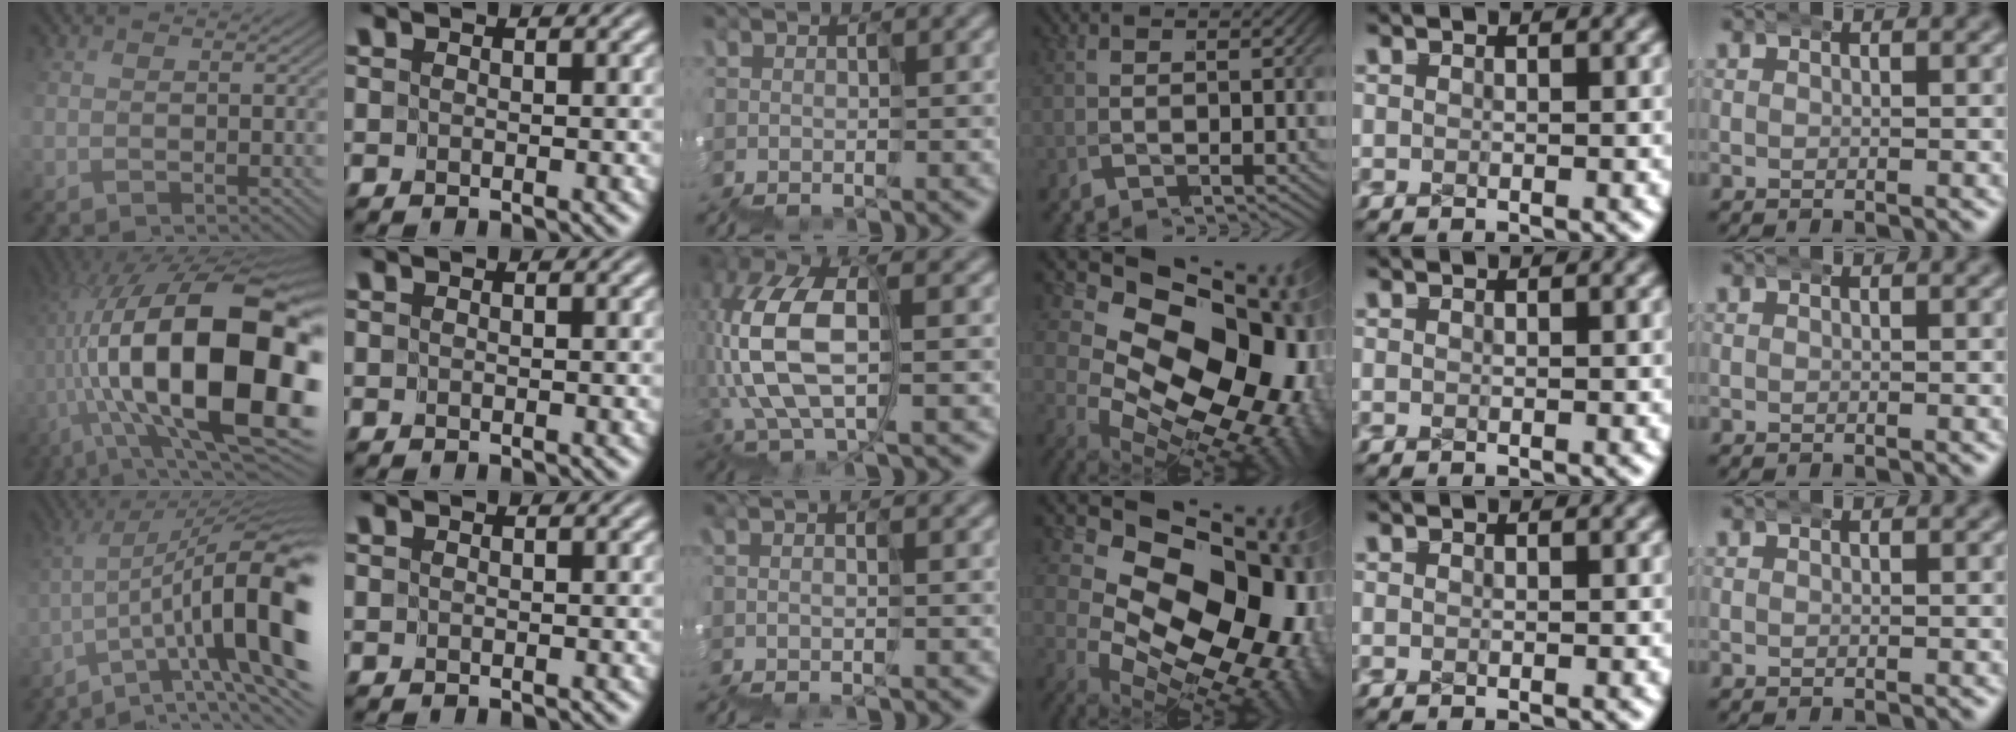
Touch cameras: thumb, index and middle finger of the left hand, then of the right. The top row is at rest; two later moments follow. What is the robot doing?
{"motion": "wrap", "object": "duck tape"}